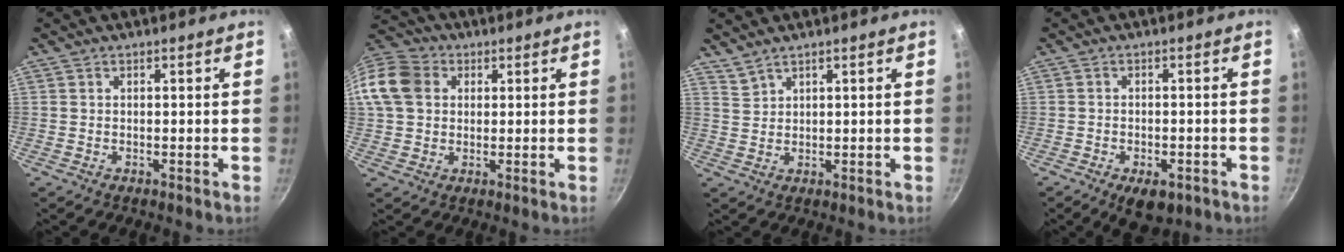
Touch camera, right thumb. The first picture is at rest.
{"total": 14.2, "force": [2.7, 11.8, 7.5], "torque": [-0.152, 0.028, 0.035]}
{"total": 2.3, "force": [2.2, 0.5, 0.5], "torque": [-0.005, -0.004, 0.051]}
{"total": 6.3, "force": [-3.2, 3.3, 4.3], "torque": [-0.052, 0.014, -0.038]}